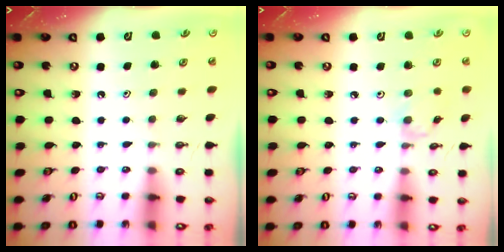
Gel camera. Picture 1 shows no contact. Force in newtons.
{"total": 1.5, "press": 1.4, "slide": 0.4}